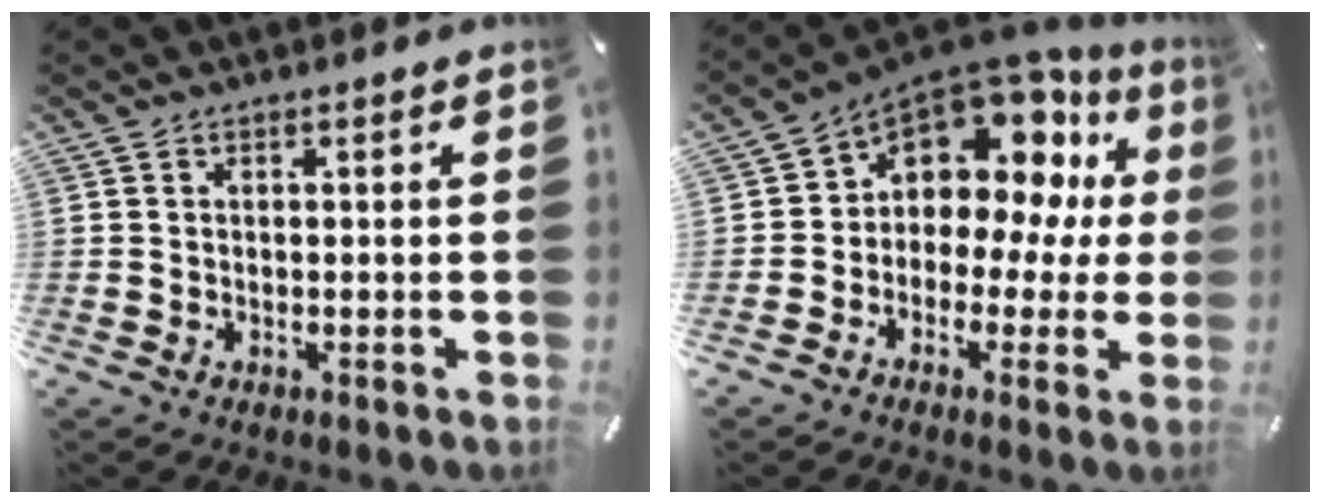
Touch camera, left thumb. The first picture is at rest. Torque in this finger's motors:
{"motor_torque": [2.14, 2.87, 0.57, 0.12, 0.10]}